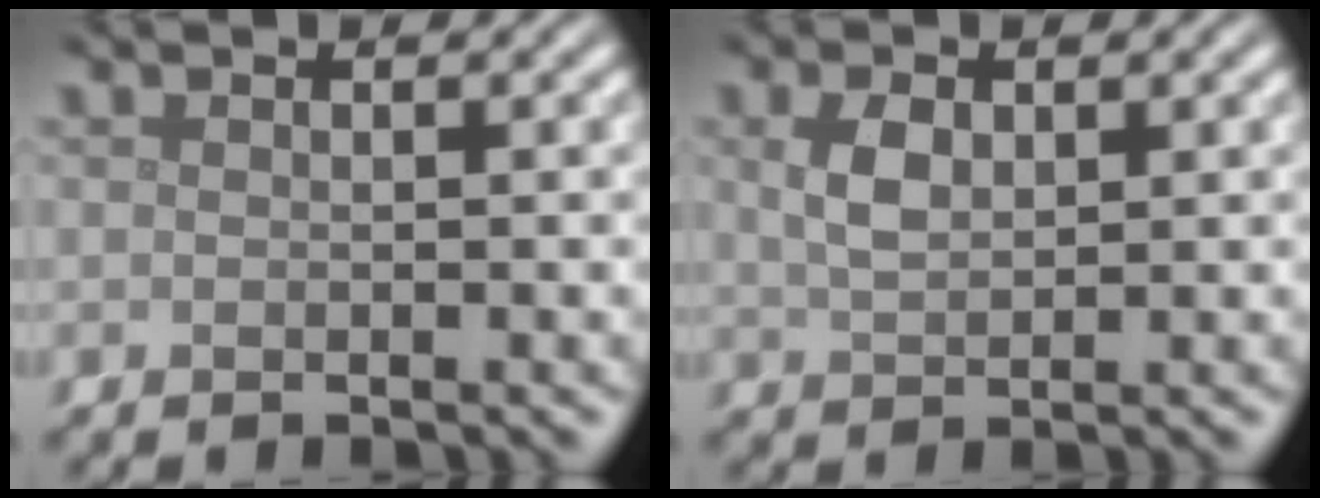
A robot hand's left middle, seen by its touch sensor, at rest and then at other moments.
{"total": 2.6, "force": [0.8, 1.7, 1.9], "torque": [-0.044, 0.001, 0.018]}